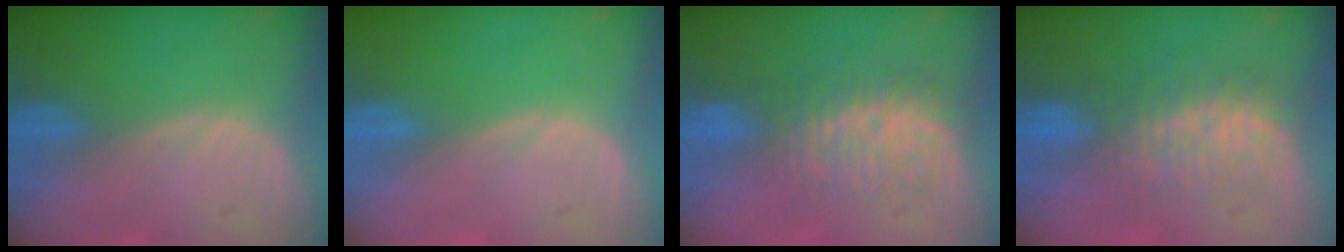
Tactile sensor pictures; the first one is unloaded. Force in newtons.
{"total": 0.0}
{"total": 7.8, "press": 7.2, "slide": 2.9}
{"total": 7.5, "press": 7.3, "slide": 1.7}